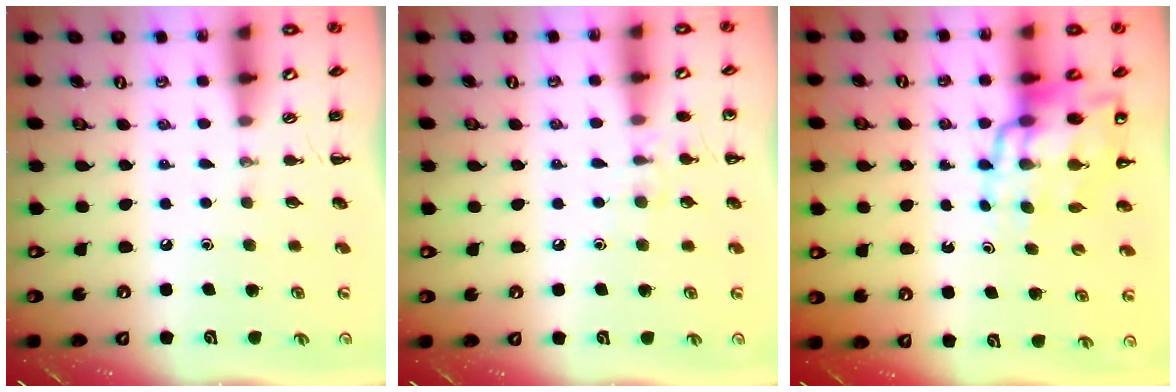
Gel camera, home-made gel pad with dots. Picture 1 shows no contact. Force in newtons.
{"total": 7.1, "press": 6.9, "slide": 1.6}
{"total": 14.4, "press": 13.8, "slide": 3.9}